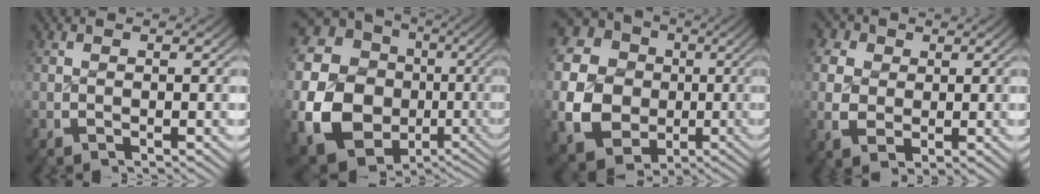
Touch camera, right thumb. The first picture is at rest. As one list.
[{"total": 16.6, "force": [-2.9, 13.5, 9.2], "torque": [-0.257, -0.077, -0.025]}, {"total": 16.7, "force": [-1.2, 14.5, 8.1], "torque": [-0.223, -0.062, -0.013]}, {"total": 5.5, "force": [0.7, 4.6, 3.1], "torque": [-0.074, -0.019, 0.018]}]